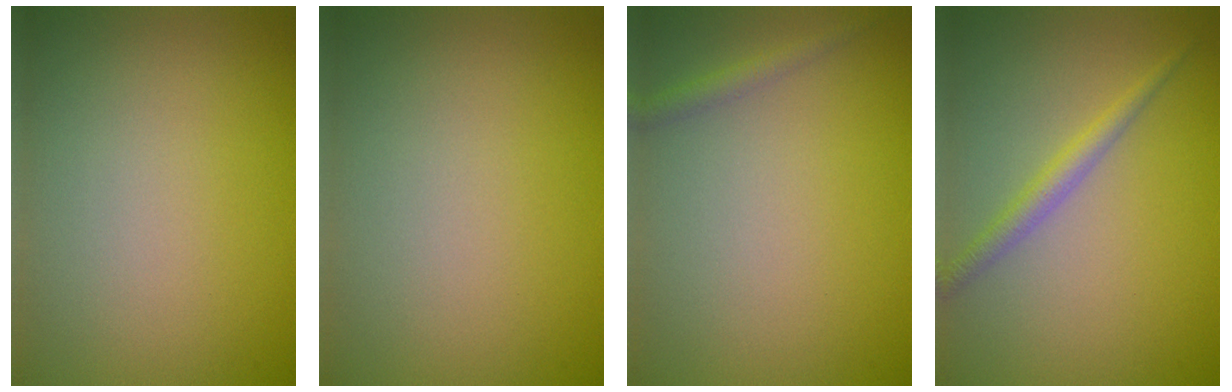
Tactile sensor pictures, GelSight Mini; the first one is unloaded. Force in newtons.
{"total": 0.0}
{"total": 1.3, "press": 1.2, "slide": 0.1}
{"total": 2.0, "press": 2.0, "slide": 0.0}